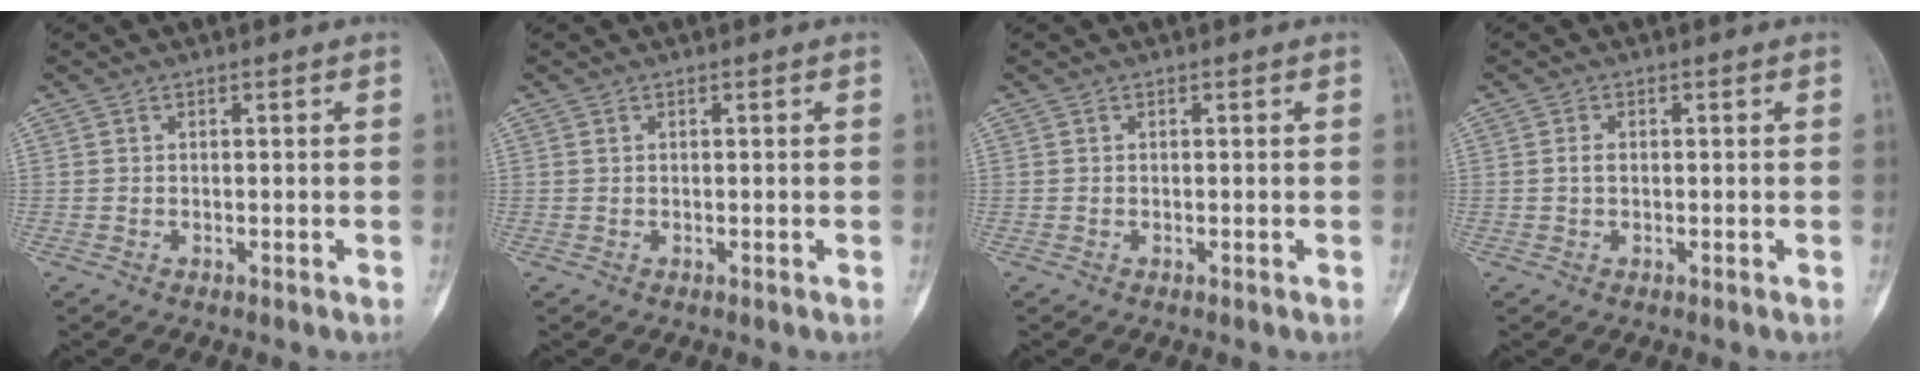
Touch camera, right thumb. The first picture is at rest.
{"total": 0.0}
{"total": 0.0}
{"total": 1.2, "force": [0.0, 0.7, 0.9], "torque": [-0.015, 0.001, -0.002]}